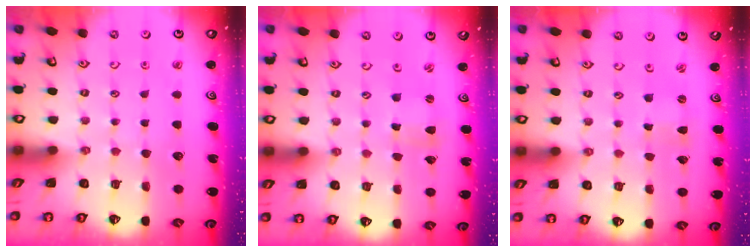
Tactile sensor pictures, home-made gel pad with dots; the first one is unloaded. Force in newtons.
{"total": 0.6, "press": 0.6, "slide": 0.1}
{"total": 0.0}